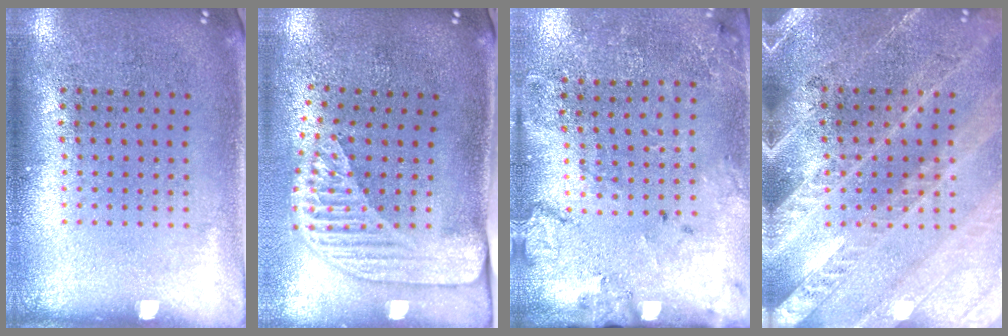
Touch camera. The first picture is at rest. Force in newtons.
{"total": 2.3, "press": 1.8, "slide": 1.5}
{"total": 2.0, "press": 1.5, "slide": 1.2}
{"total": 2.9, "press": 2.6, "slide": 1.1}